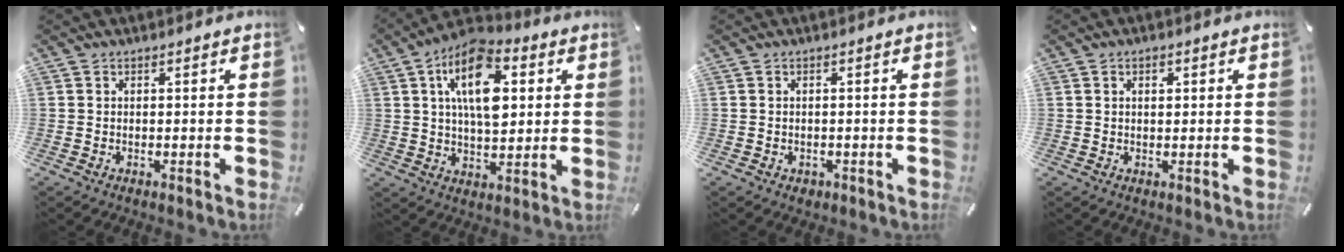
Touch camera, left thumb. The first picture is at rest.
{"total": 15.7, "force": [4.8, 8.7, 12.1], "torque": [-0.214, -0.008, 0.079]}
{"total": 1.1, "force": [-0.4, 1.0, 0.3], "torque": [-0.008, 0.003, -0.010]}
{"total": 1.4, "force": [0.5, 0.9, 1.1], "torque": [-0.015, 0.001, 0.006]}